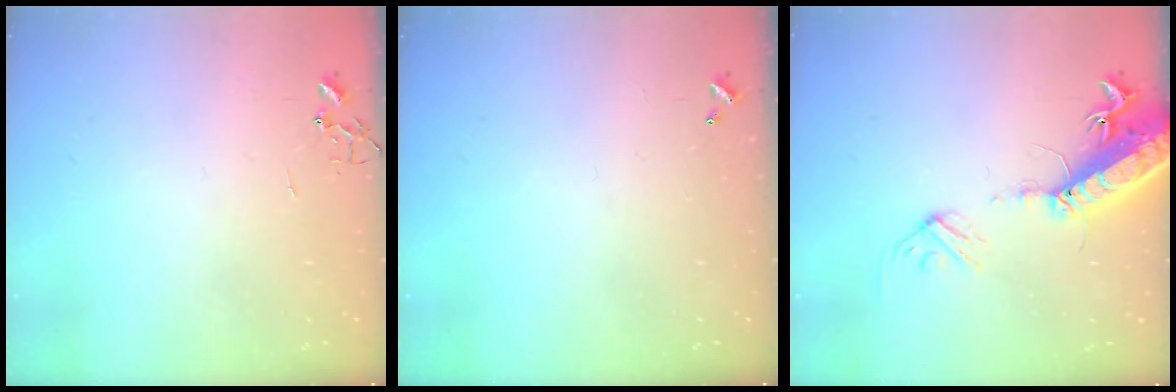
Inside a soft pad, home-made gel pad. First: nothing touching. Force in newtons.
{"total": 0.0}
{"total": 17.8, "press": 17.4, "slide": 4.0}